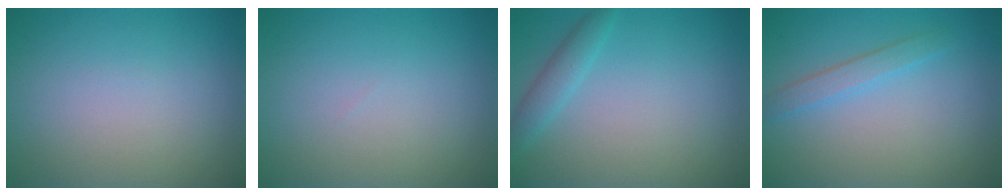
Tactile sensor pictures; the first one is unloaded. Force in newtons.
{"total": 0.0}
{"total": 1.9, "press": 1.9, "slide": 0.1}
{"total": 1.7, "press": 1.7, "slide": 0.1}